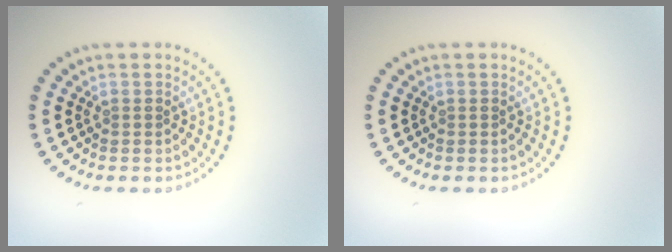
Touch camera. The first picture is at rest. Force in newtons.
{"total": 0.0}